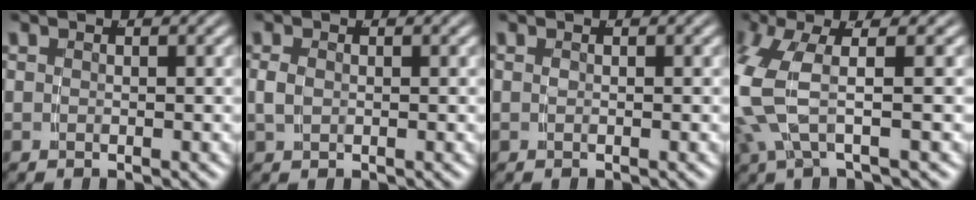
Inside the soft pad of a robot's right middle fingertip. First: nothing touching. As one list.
[{"total": 0.8, "force": [0.0, 0.4, 0.7], "torque": [-0.021, -0.005, 0.008]}, {"total": 0.5, "force": [-0.1, -0.5, 0.1], "torque": [-0.006, -0.005, 0.004]}, {"total": 7.1, "force": [0.5, 3.8, 6.0], "torque": [-0.150, -0.003, 0.007]}]